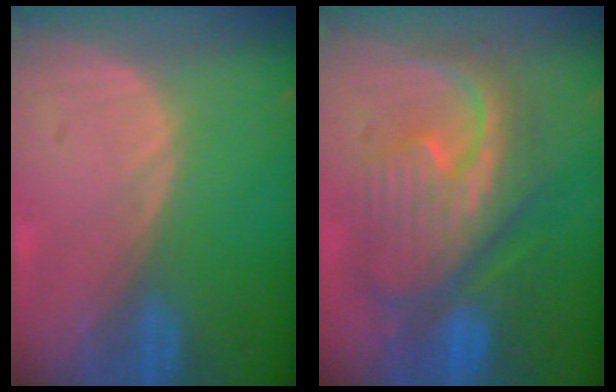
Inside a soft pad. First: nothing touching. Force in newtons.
{"total": 12.4, "press": 12.3, "slide": 1.4}